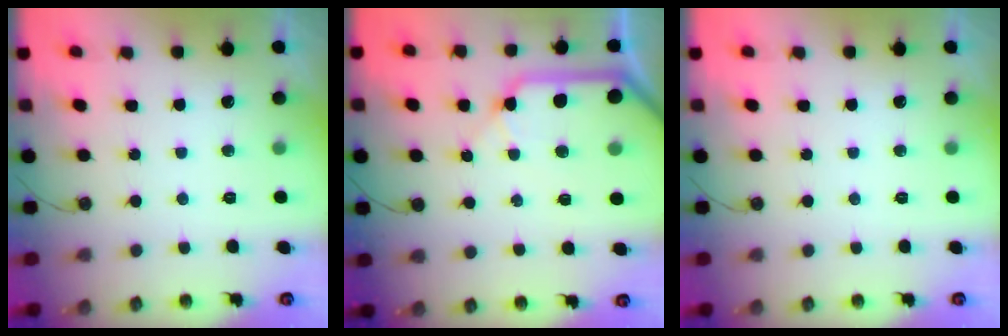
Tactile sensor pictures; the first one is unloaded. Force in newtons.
{"total": 12.5, "press": 12.3, "slide": 1.8}
{"total": 0.0}